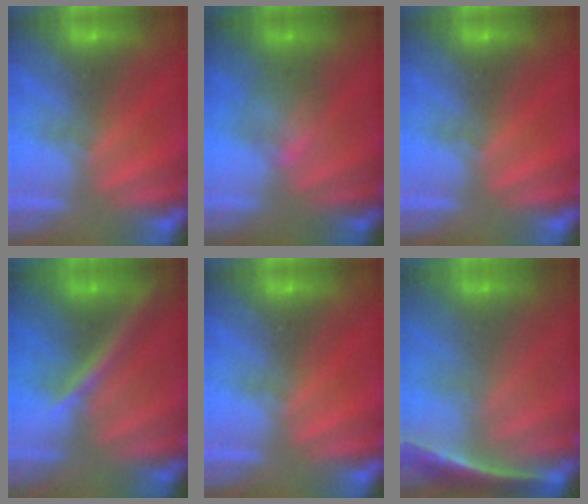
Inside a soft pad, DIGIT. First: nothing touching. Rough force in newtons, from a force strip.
{"total": 2.0}
{"total": 0.0}
{"total": 2.5}
{"total": 0.0}
{"total": 1.2}